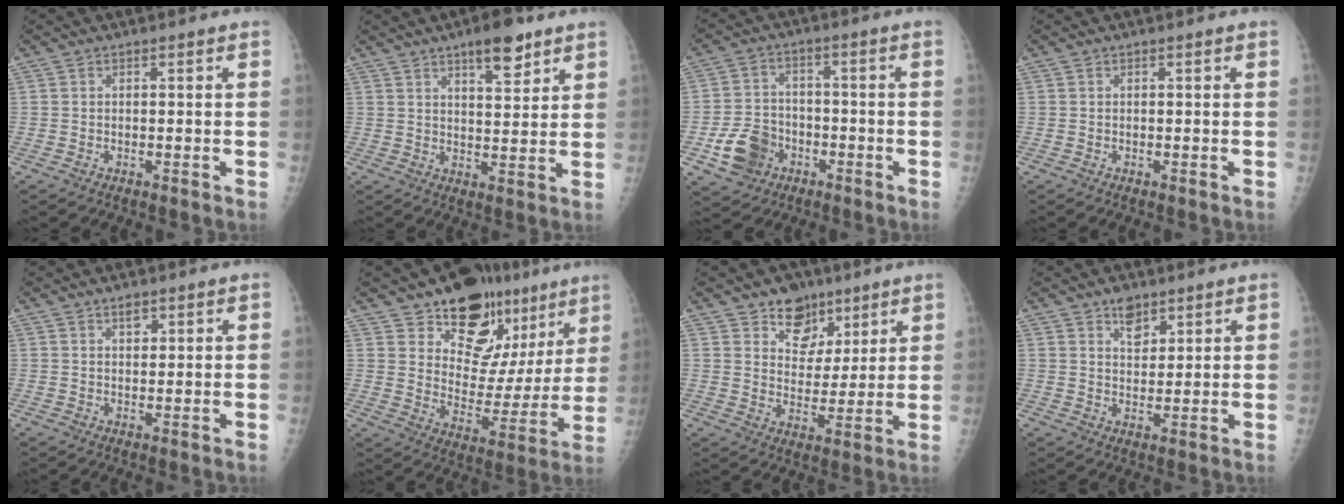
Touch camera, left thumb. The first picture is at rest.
{"total": 8.2, "force": [5.3, 2.7, 5.6], "torque": [-0.067, -0.030, 0.078]}
{"total": 9.6, "force": [-4.0, 7.7, 4.1], "torque": [-0.057, 0.021, -0.066]}
{"total": 0.0}
{"total": 2.2, "force": [1.4, 1.2, 1.2], "torque": [-0.010, -0.008, 0.022]}
{"total": 20.7, "force": [13.8, 11.9, 9.8], "torque": [-0.087, -0.072, 0.203]}
{"total": 9.2, "force": [6.0, 6.4, 2.5], "torque": [-0.001, -0.034, 0.101]}
{"total": 4.6, "force": [3.1, 2.6, 2.2], "torque": [-0.014, -0.021, 0.052]}